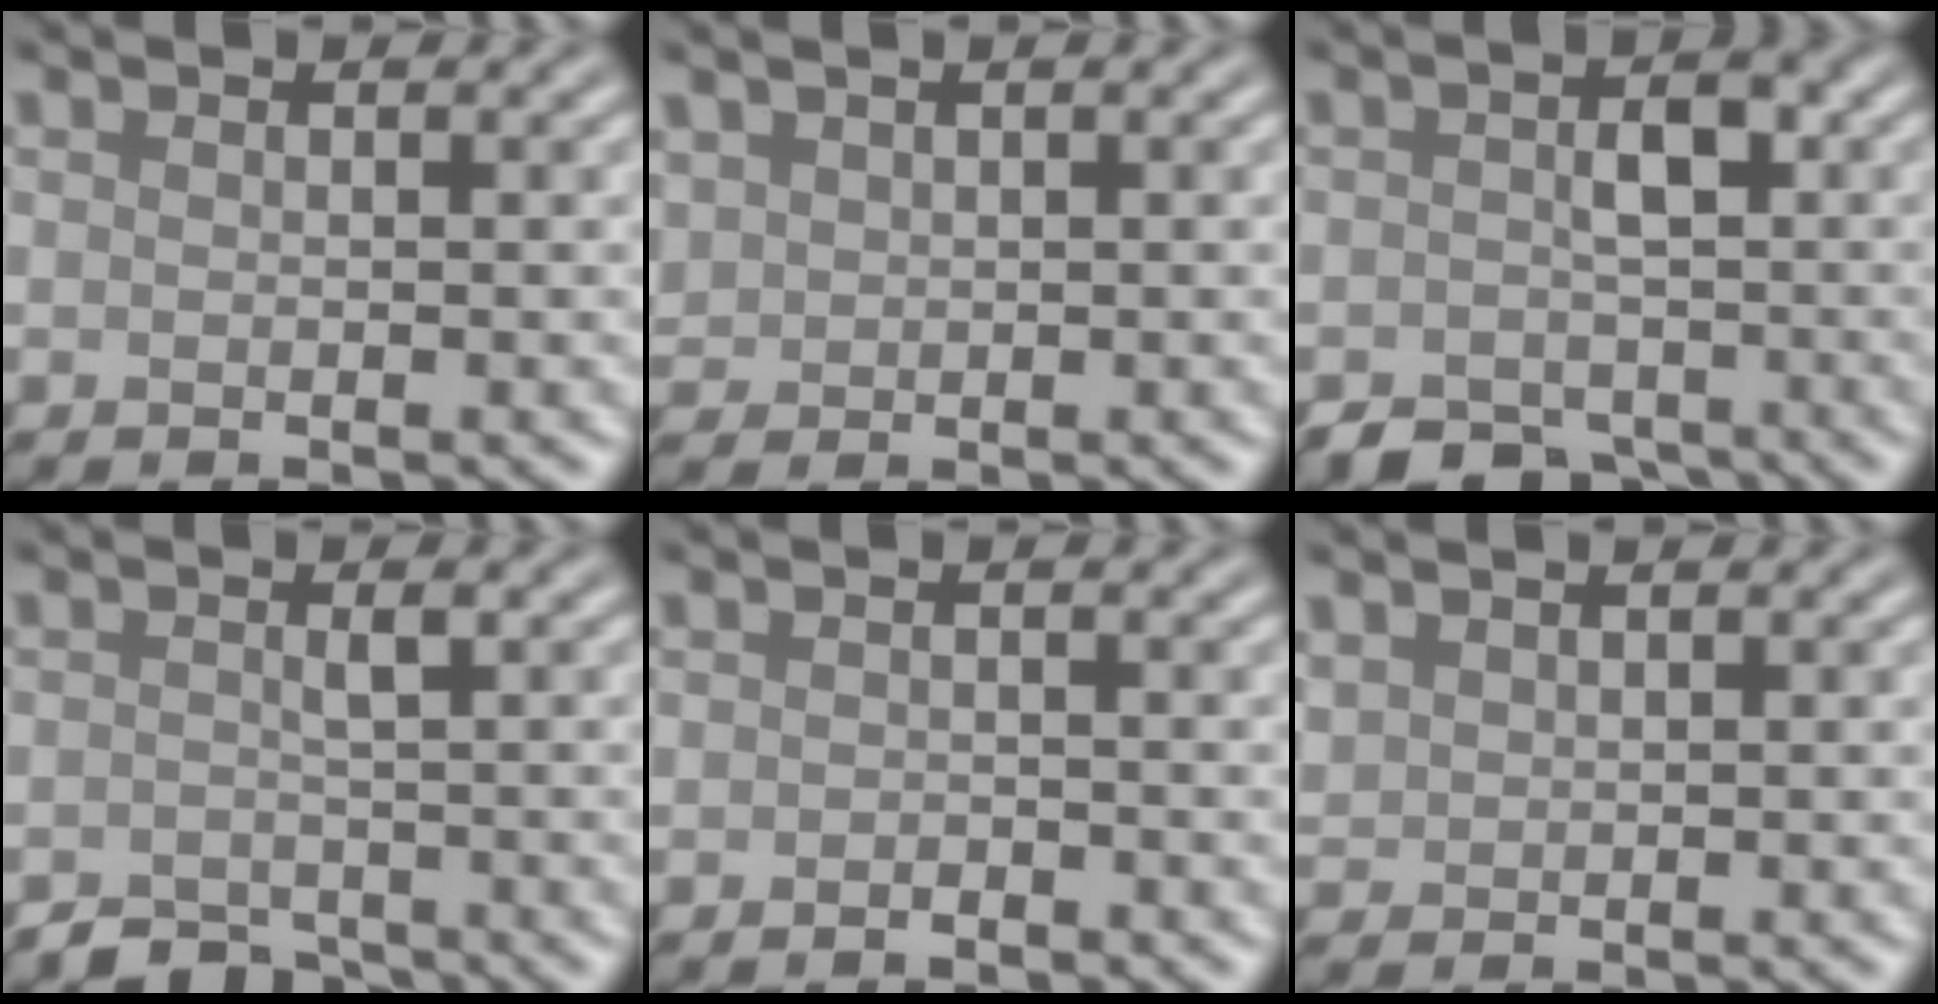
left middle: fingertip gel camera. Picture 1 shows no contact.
{"total": 1.0, "force": [0.6, 0.9, -0.1], "torque": [-0.011, 0.006, 0.026]}
{"total": 4.4, "force": [-2.9, 2.4, 2.2], "torque": [-0.020, 0.001, -0.045]}
{"total": 2.5, "force": [-2.5, 0.2, 0.4], "torque": [-0.003, 0.003, -0.039]}
{"total": 1.0, "force": [-1.0, -0.2, -0.1], "torque": [-0.002, 0.000, -0.008]}
{"total": 0.8, "force": [0.7, 0.3, -0.2], "torque": [-0.006, 0.009, 0.028]}